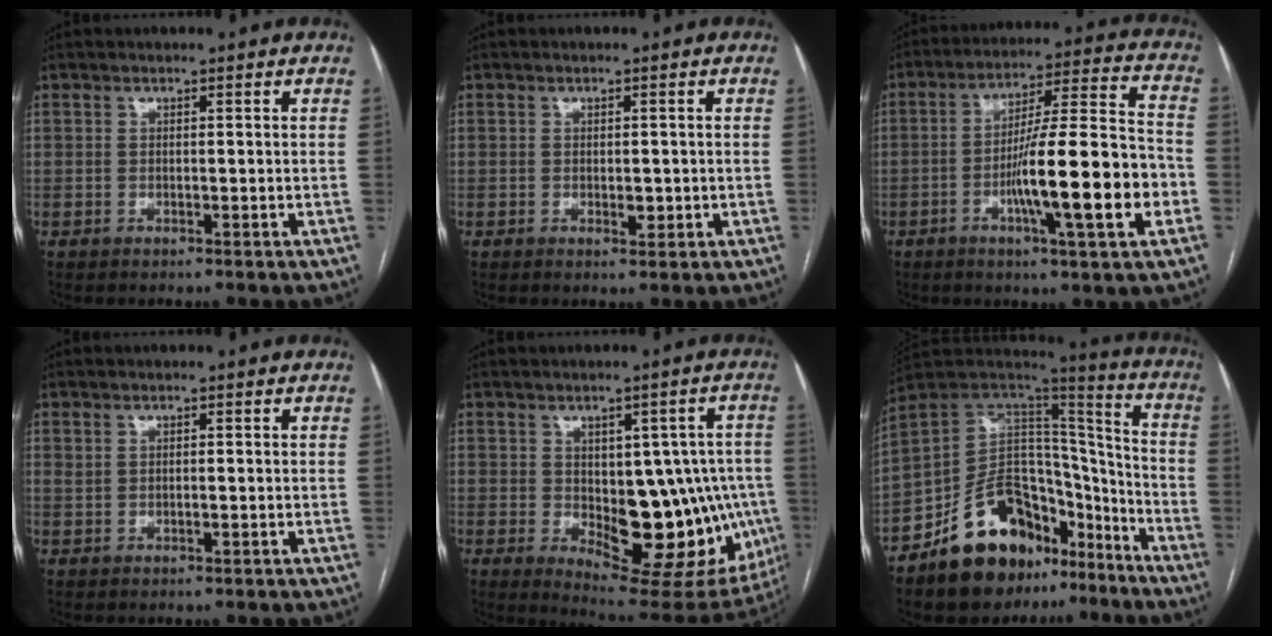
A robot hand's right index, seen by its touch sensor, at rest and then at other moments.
{"total": 1.9, "force": [-0.2, 1.1, 1.6], "torque": [-0.021, -0.002, 0.001]}
{"total": 17.2, "force": [-4.8, 0.9, 16.5], "torque": [-0.265, 0.003, -0.075]}
{"total": 1.0, "force": [0.3, 0.5, 0.8], "torque": [-0.021, 0.004, 0.012]}
{"total": 19.8, "force": [-2.8, 9.2, 17.2], "torque": [-0.179, 0.012, -0.008]}
{"total": 21.8, "force": [-14.0, 11.9, 11.7], "torque": [-0.196, 0.058, -0.226]}